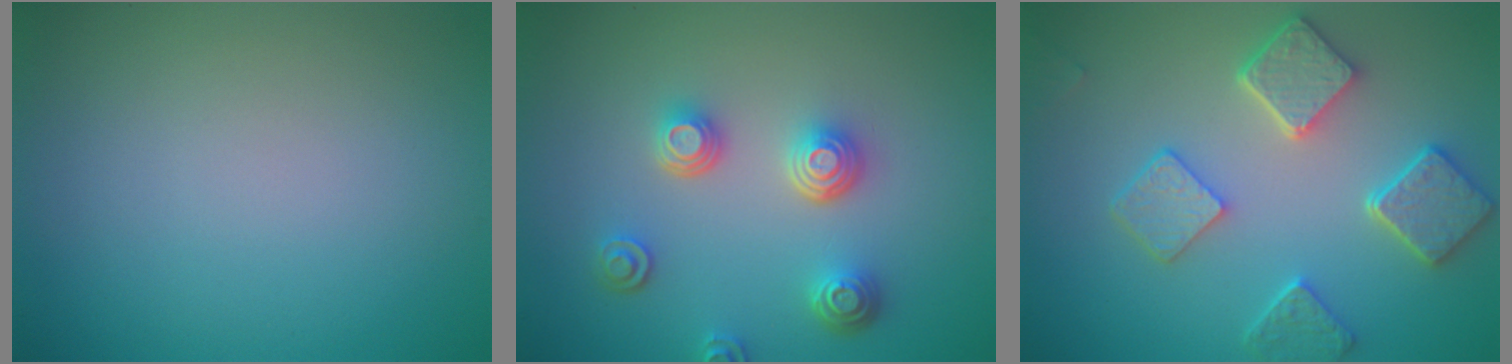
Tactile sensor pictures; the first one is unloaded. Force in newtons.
{"total": 3.9, "press": 3.3, "slide": 2.2}
{"total": 5.4, "press": 4.5, "slide": 2.9}